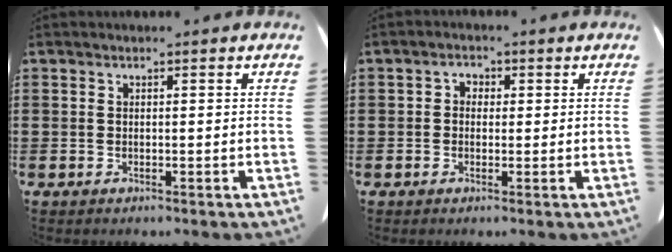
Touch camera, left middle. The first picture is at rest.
{"total": 1.5, "force": [-0.4, 1.2, 0.7], "torque": [-0.017, 0.007, -0.009]}